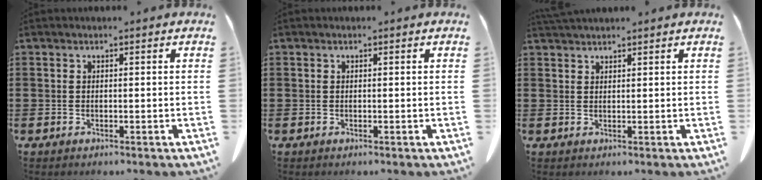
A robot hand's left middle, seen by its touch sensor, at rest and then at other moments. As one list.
[{"total": 0.0}, {"total": 1.7, "force": [1.6, 0.1, 0.3], "torque": [-0.009, 0.000, 0.032]}]